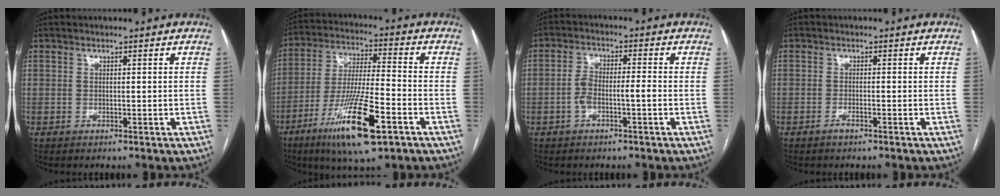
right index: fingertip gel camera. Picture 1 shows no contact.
{"total": 15.9, "force": [-8.0, 2.0, 13.5], "torque": [-0.262, -0.028, -0.139]}
{"total": 4.5, "force": [-1.5, 1.3, 4.1], "torque": [-0.084, 0.020, -0.025]}
{"total": 1.1, "force": [-0.8, 0.2, 0.7], "torque": [-0.014, 0.000, -0.013]}